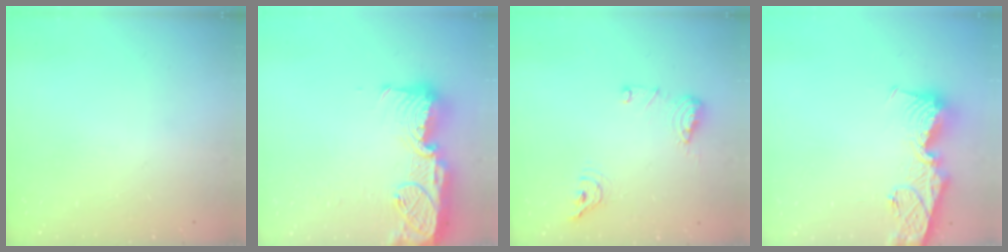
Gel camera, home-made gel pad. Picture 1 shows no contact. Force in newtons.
{"total": 19.4, "press": 19.0, "slide": 3.7}
{"total": 8.9, "press": 8.8, "slide": 1.4}
{"total": 13.6, "press": 13.5, "slide": 1.5}